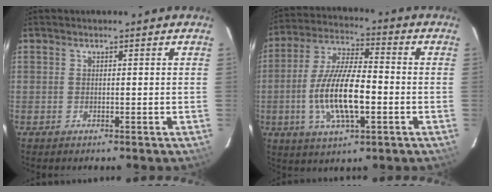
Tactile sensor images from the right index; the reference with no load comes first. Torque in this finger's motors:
{"motor_torque": [1.13, -0.39, 1.05, 0.21]}